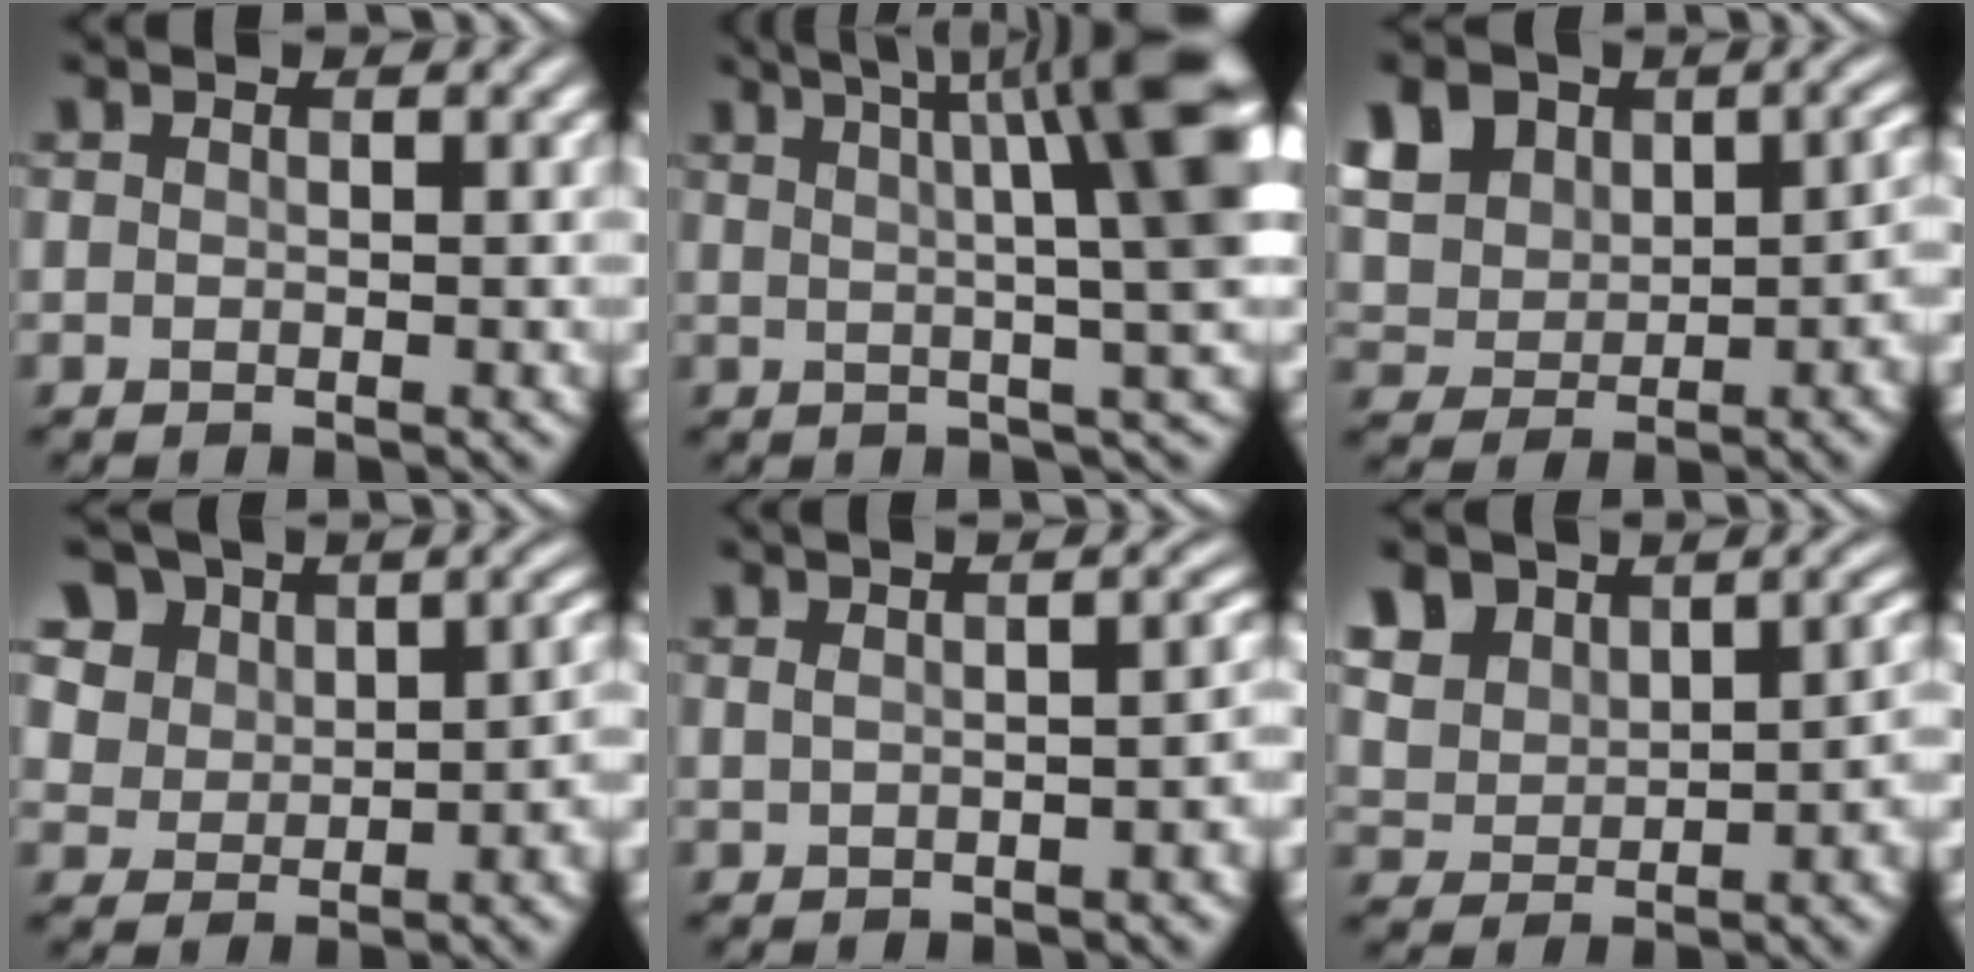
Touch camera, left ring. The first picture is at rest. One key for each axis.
{"total": 11.8, "fx": 3.7, "fy": 2.6, "fz": 10.9, "tx": -0.103, "ty": 0.023, "tz": 0.042}
{"total": 8.6, "fx": 2.6, "fy": 6.3, "fz": 5.2, "tx": -0.087, "ty": 0.007, "tz": 0.043}
{"total": 8.7, "fx": 3.8, "fy": 6.8, "fz": 4.0, "tx": -0.045, "ty": 0.006, "tz": 0.064}
{"total": 4.0, "fx": 0.0, "fy": 1.8, "fz": 3.6, "tx": -0.037, "ty": 0.007, "tz": 0.007}
{"total": 7.6, "fx": 2.8, "fy": 5.6, "fz": 4.4, "tx": -0.075, "ty": 0.012, "tz": 0.049}